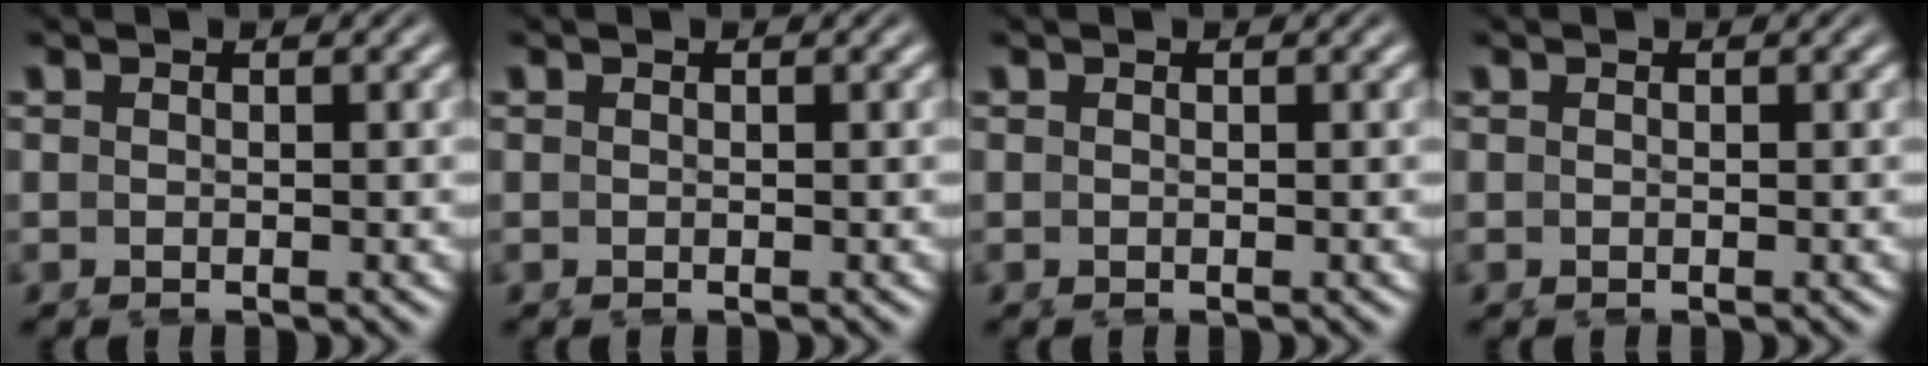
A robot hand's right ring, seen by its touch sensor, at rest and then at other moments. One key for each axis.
{"total": 0.0}
{"total": 0.0}
{"total": 0.0}